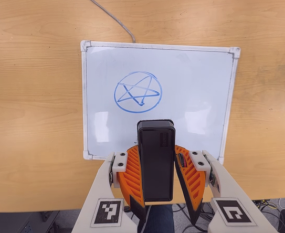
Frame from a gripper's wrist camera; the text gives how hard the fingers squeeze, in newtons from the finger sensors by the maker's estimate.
{"total": 6.3, "left": 5.8, "right": 6.8}